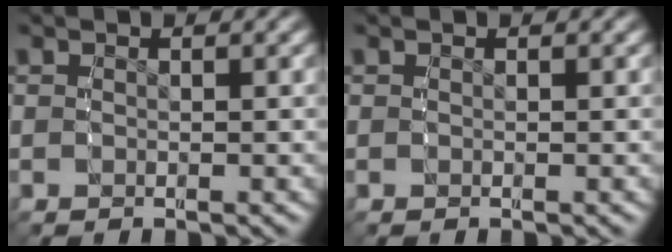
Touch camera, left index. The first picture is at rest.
{"total": 0.0}